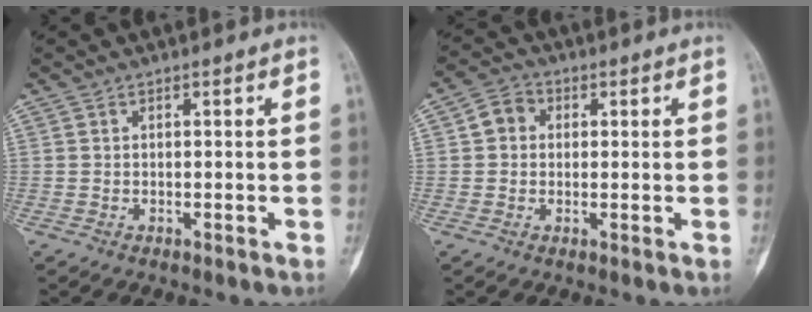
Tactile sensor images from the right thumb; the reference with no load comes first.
{"total": 4.4, "force": [0.7, 3.8, 2.0], "torque": [-0.018, 0.011, 0.004]}